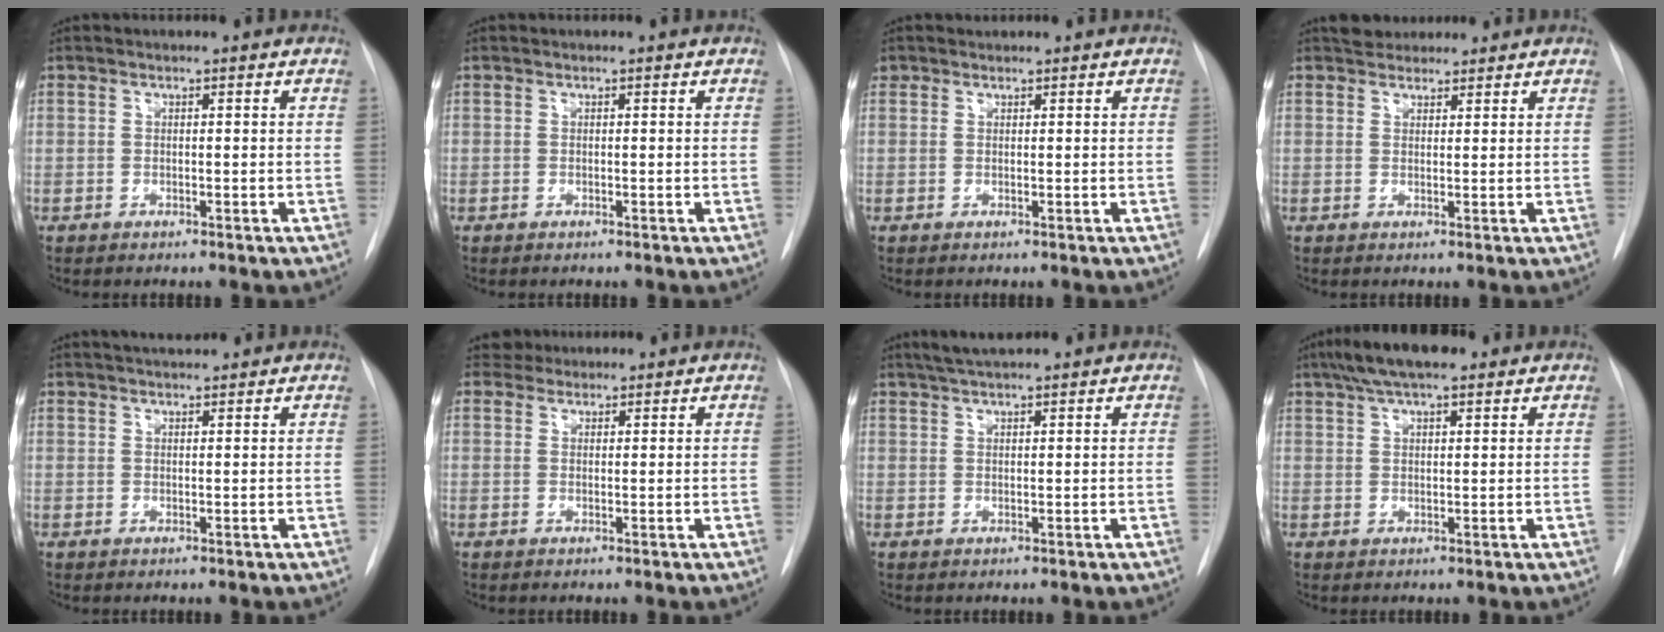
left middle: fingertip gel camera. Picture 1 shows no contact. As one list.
[{"total": 0.0}, {"total": 1.0, "force": [0.7, 0.6, -0.1], "torque": [0.004, 0.011, 0.012]}, {"total": 4.3, "force": [3.8, 1.7, 1.0], "torque": [-0.008, 0.023, 0.060]}, {"total": 2.9, "force": [2.7, 0.3, 1.1], "torque": [-0.016, 0.019, 0.043]}, {"total": 1.9, "force": [1.6, 0.8, -0.5], "torque": [0.008, 0.008, 0.024]}, {"total": 3.8, "force": [3.3, 0.1, 1.9], "torque": [-0.034, 0.020, 0.059]}, {"total": 7.6, "force": [5.6, 1.9, 4.8], "torque": [-0.087, 0.026, 0.094]}]